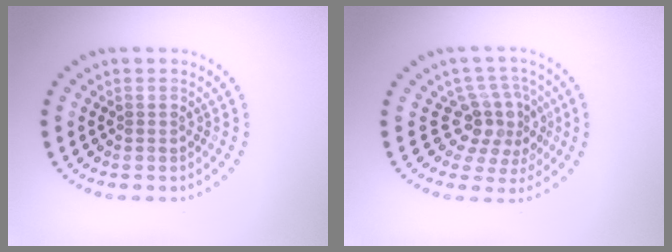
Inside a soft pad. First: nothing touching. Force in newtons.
{"total": 3.7, "press": 2.7, "slide": 2.6}